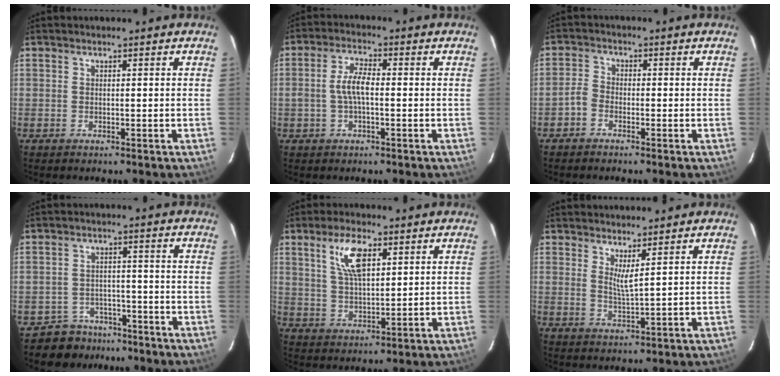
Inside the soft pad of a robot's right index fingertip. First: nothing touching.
{"total": 4.8, "force": [-0.6, 1.7, 4.4], "torque": [-0.092, 0.012, -0.011]}
{"total": 2.5, "force": [-1.7, 1.6, 0.9], "torque": [-0.023, 0.008, -0.036]}
{"total": 6.6, "force": [-5.2, 4.1, 0.0], "torque": [-0.015, 0.022, -0.079]}
{"total": 8.5, "force": [3.9, 3.4, 6.7], "torque": [-0.128, 0.008, 0.076]}
{"total": 3.0, "force": [2.0, -0.3, 2.3], "torque": [-0.042, -0.009, 0.033]}